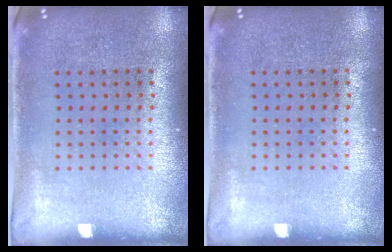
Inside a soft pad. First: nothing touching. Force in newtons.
{"total": 0.0}